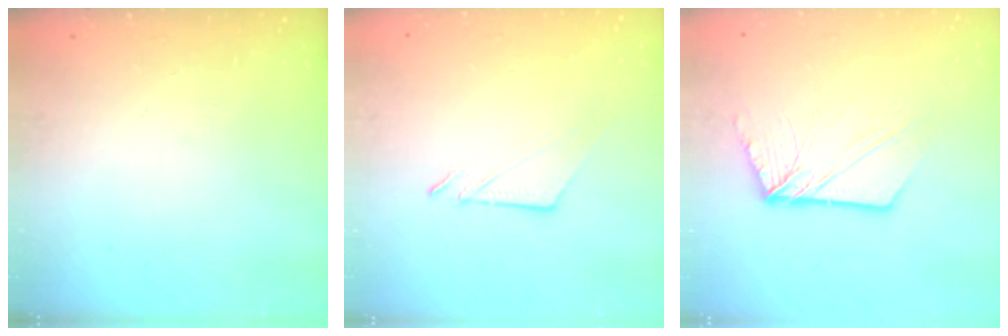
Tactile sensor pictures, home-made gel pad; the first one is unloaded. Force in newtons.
{"total": 7.0, "press": 7.0, "slide": 0.1}
{"total": 11.5, "press": 11.4, "slide": 1.0}